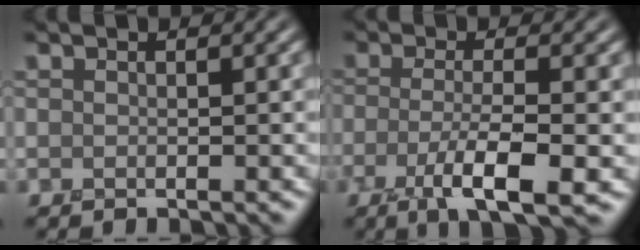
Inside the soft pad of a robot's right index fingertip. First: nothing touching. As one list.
[{"total": 4.7, "force": [-1.6, 1.0, 4.3], "torque": [-0.076, 0.002, -0.033]}]